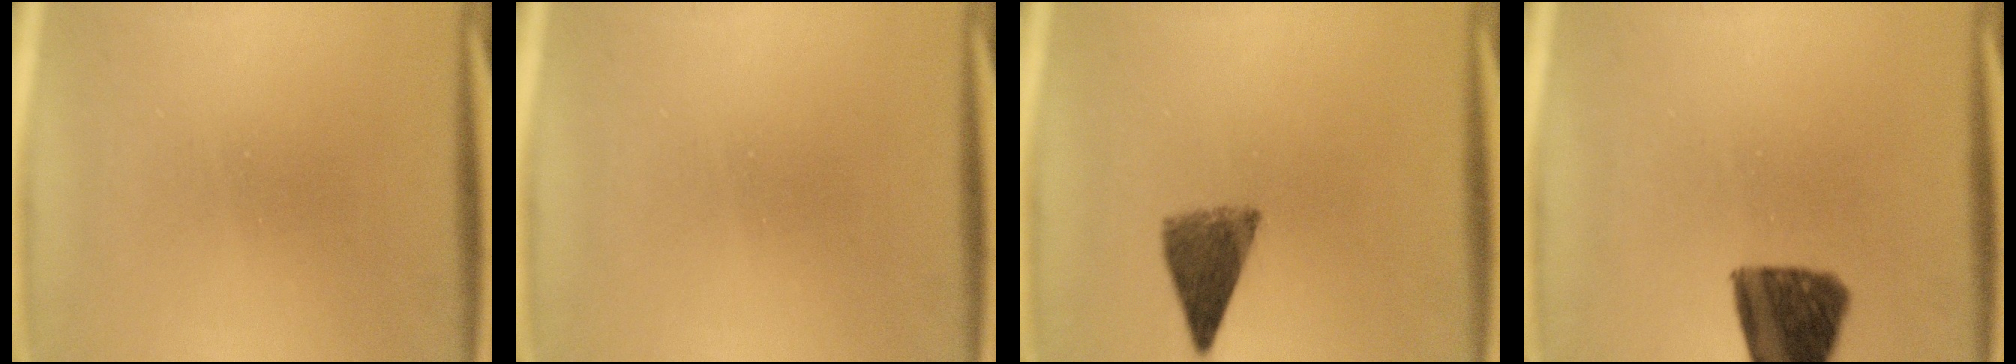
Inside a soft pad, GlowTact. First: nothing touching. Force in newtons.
{"total": 0.0}
{"total": 6.0}
{"total": 11.2}